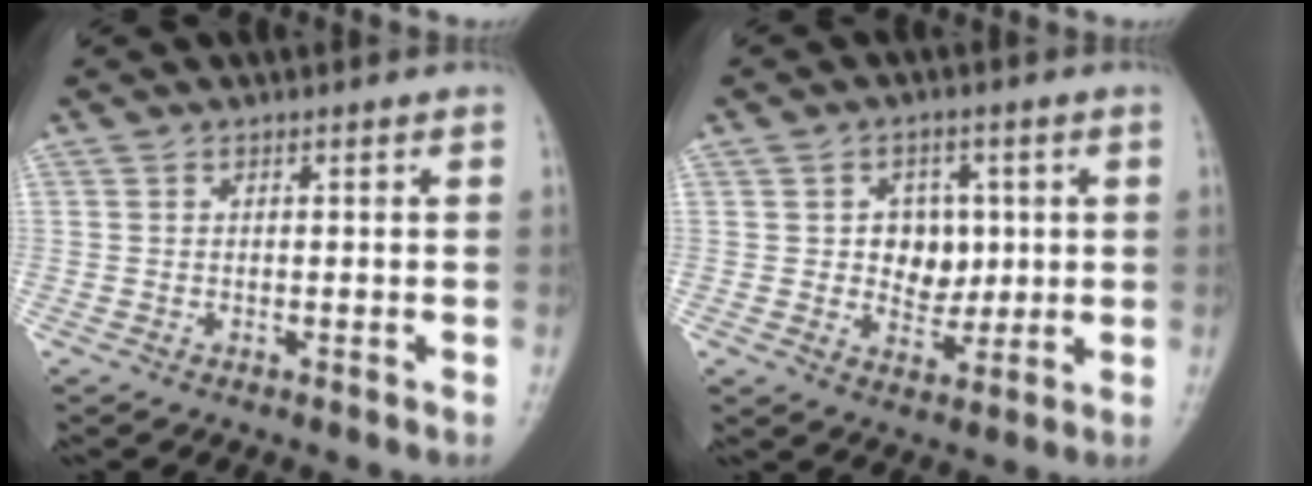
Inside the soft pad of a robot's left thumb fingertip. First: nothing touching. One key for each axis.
{"total": 7.1, "fx": 0.9, "fy": 5.7, "fz": 4.2, "tx": -0.020, "ty": -0.003, "tz": 0.018}